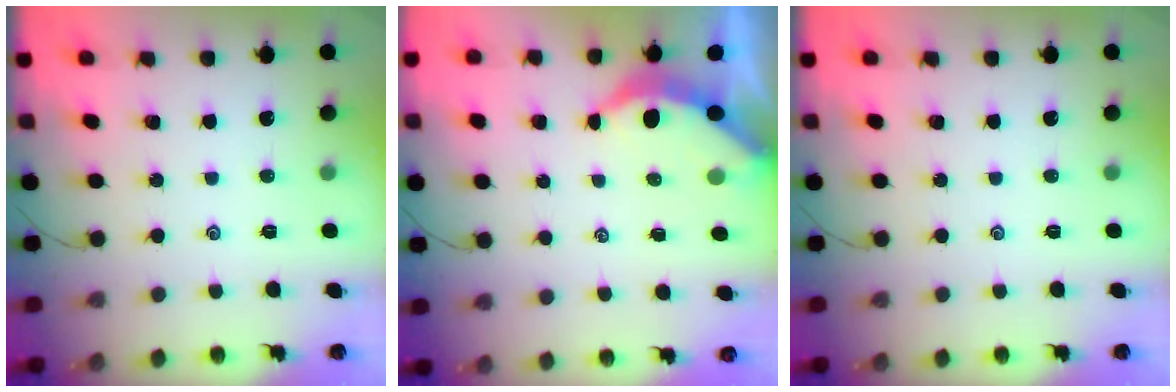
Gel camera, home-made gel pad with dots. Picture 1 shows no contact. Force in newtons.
{"total": 3.6, "press": 3.6, "slide": 0.5}
{"total": 0.0}